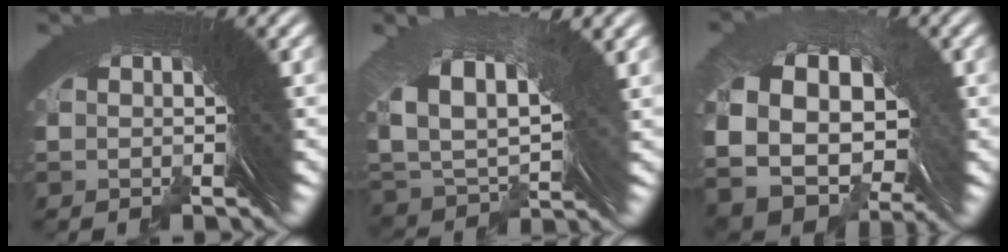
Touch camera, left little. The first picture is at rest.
{"total": 7.8, "force": [1.4, 4.9, 5.9], "torque": [-0.118, -0.010, 0.033]}
{"total": 12.7, "force": [-0.9, 9.4, 8.6], "torque": [-0.179, -0.038, -0.003]}